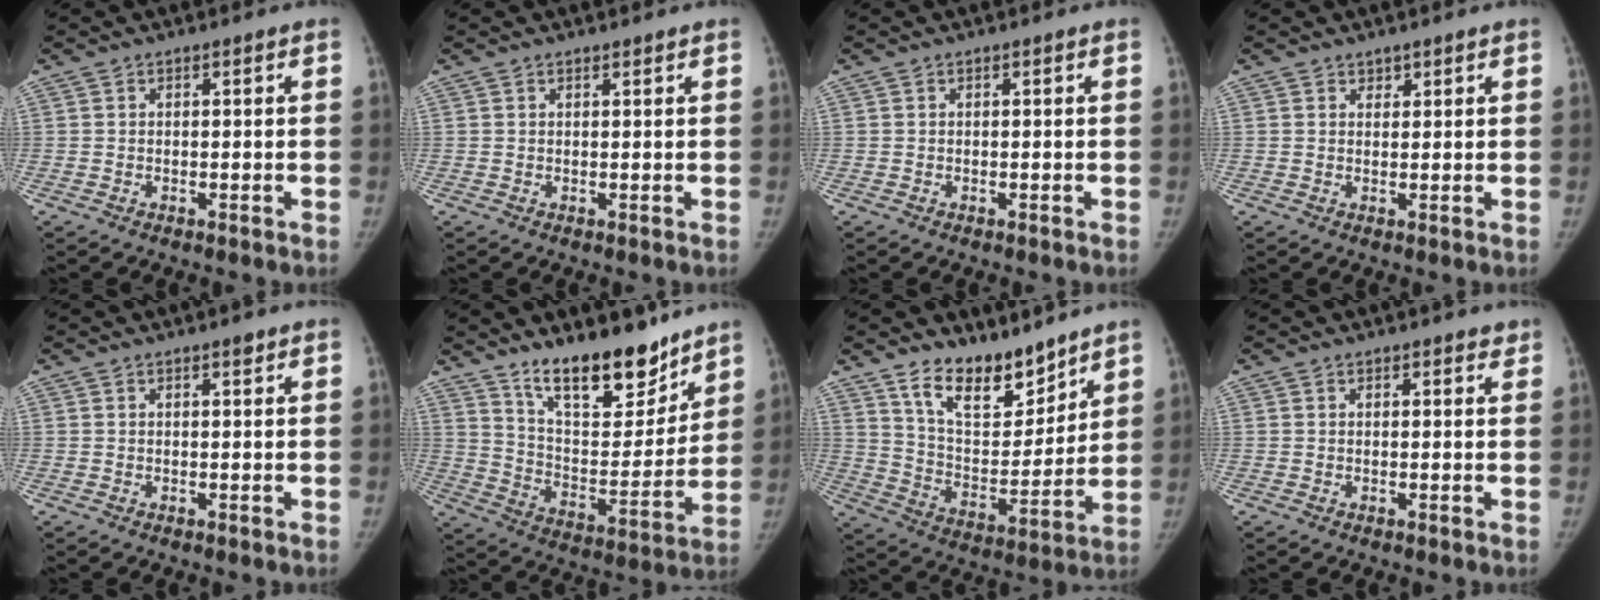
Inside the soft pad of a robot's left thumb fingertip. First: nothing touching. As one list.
[{"total": 0.7, "force": [0.6, 0.0, 0.2], "torque": [-0.006, -0.005, 0.012]}, {"total": 0.0}, {"total": 1.3, "force": [1.2, 0.7, 0.2], "torque": [0.010, -0.008, 0.016]}, {"total": 1.1, "force": [0.8, 0.1, 0.7], "torque": [-0.009, -0.005, 0.013]}, {"total": 18.9, "force": [14.4, 6.9, 10.1], "torque": [-0.110, -0.104, 0.240]}, {"total": 14.7, "force": [11.2, 6.4, 7.0], "torque": [-0.075, -0.082, 0.206]}, {"total": 2.1, "force": [1.8, 0.7, 0.8], "torque": [0.004, -0.004, 0.020]}]